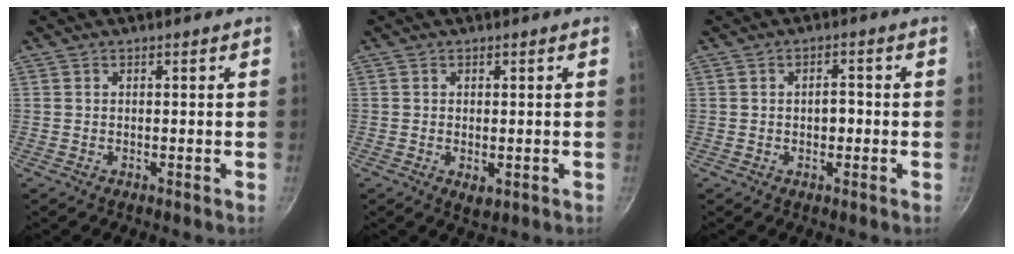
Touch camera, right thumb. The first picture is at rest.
{"total": 2.2, "force": [-0.4, 1.1, 1.8], "torque": [-0.028, -0.006, -0.002]}
{"total": 2.9, "force": [-0.2, 1.8, 2.3], "torque": [-0.026, 0.008, -0.004]}